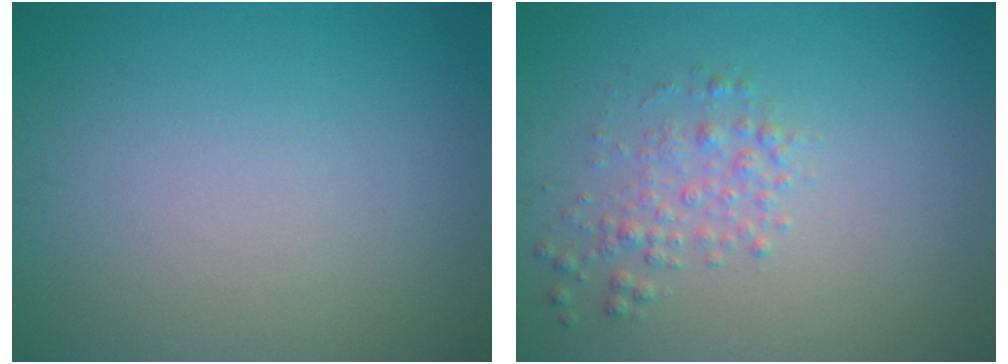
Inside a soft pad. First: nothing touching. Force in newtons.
{"total": 2.0, "press": 2.0, "slide": 0.1}